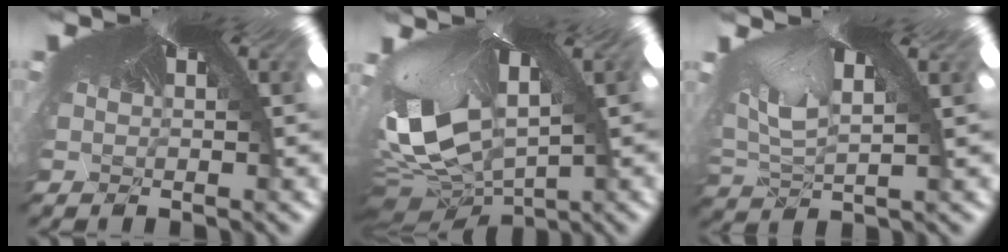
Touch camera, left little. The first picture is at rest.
{"total": 5.3, "force": [-4.9, 2.0, 0.3], "torque": [-0.071, -0.102, -0.039]}
{"total": 2.0, "force": [-1.7, 1.0, 0.1], "torque": [-0.045, -0.048, 0.014]}